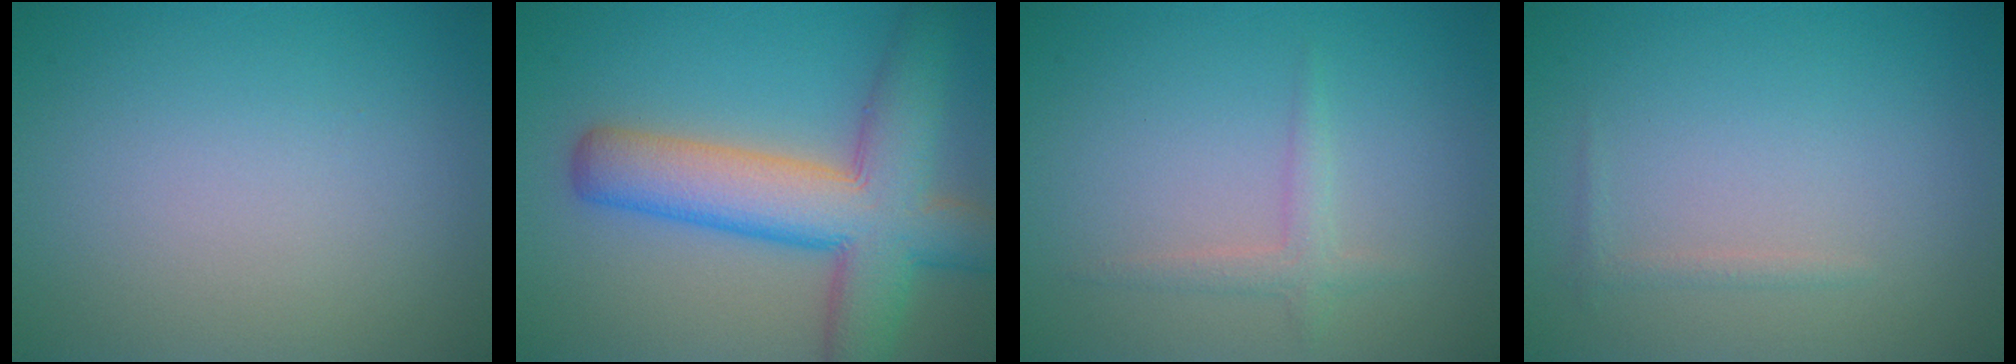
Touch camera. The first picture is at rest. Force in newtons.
{"total": 9.6, "press": 9.6, "slide": 0.4}
{"total": 1.5, "press": 1.5, "slide": 0.0}
{"total": 0.7, "press": 0.7, "slide": 0.0}